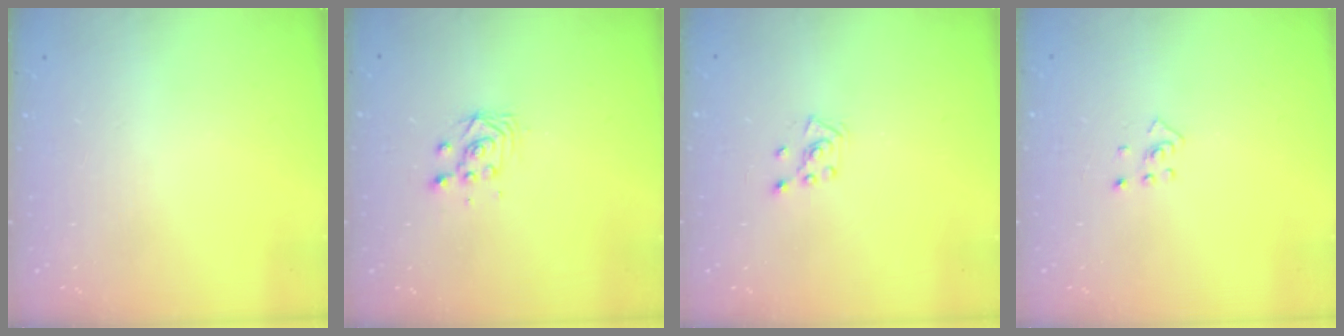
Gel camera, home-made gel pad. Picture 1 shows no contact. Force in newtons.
{"total": 3.0, "press": 3.0, "slide": 0.2}
{"total": 3.8, "press": 3.8, "slide": 0.4}
{"total": 2.5, "press": 2.4, "slide": 0.8}